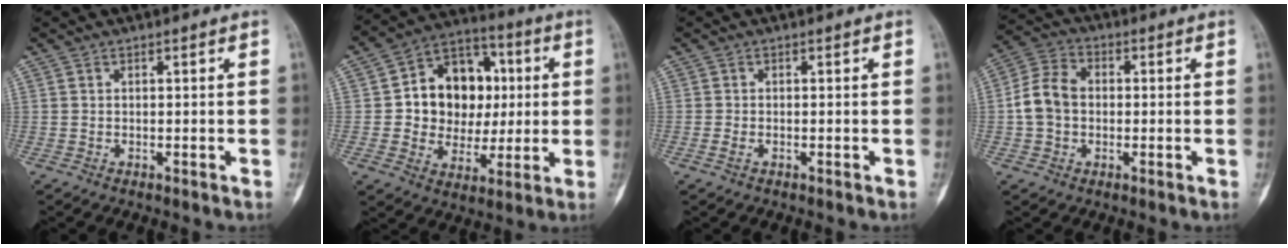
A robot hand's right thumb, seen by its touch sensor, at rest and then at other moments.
{"total": 16.7, "force": [1.7, 13.4, 9.8], "torque": [-0.086, 0.023, 0.031]}
{"total": 1.1, "force": [-0.4, 0.7, 0.8], "torque": [-0.014, -0.001, -0.011]}
{"total": 8.4, "force": [-0.4, 6.6, 5.2], "torque": [-0.088, 0.026, -0.016]}